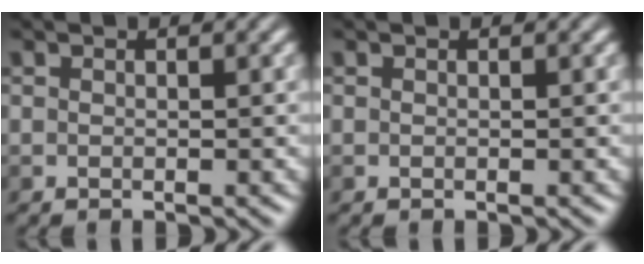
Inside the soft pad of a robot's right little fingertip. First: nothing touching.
{"total": 0.0}